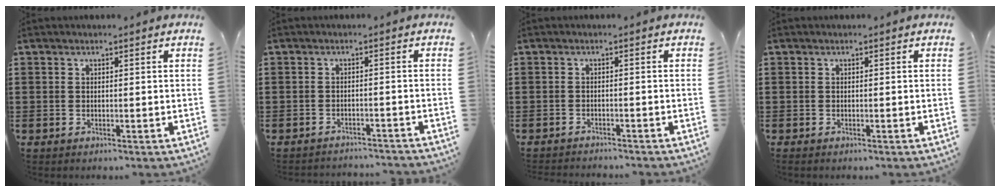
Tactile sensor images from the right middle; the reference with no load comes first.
{"total": 1.9, "force": [-1.9, 0.0, 0.2], "torque": [-0.006, 0.003, -0.039]}
{"total": 1.2, "force": [-1.2, 0.0, 0.0], "torque": [-0.003, 0.002, -0.024]}
{"total": 0.0}